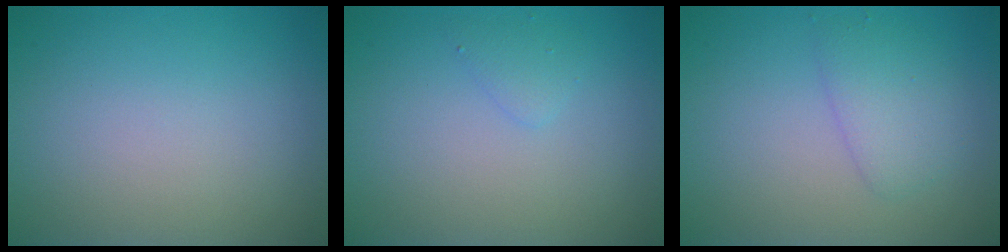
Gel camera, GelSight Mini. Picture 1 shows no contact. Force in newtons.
{"total": 1.0, "press": 1.0, "slide": 0.1}
{"total": 2.4, "press": 2.4, "slide": 0.1}